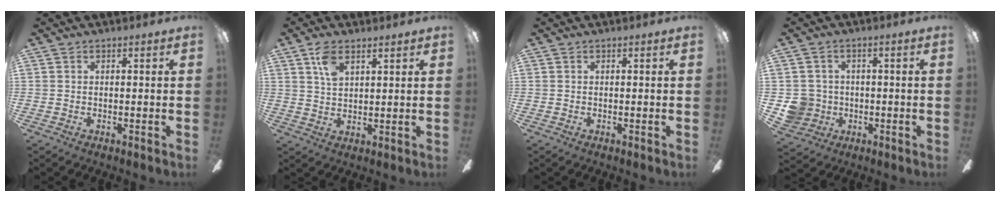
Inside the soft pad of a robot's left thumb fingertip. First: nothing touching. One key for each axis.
{"total": 5.7, "fx": 3.6, "fy": 2.6, "fz": 3.6, "tx": -0.073, "ty": -0.002, "tz": 0.064}
{"total": 0.0}
{"total": 6.6, "fx": -1.0, "fy": 6.4, "fz": 1.2, "tx": -0.047, "ty": 0.007, "tz": -0.013}